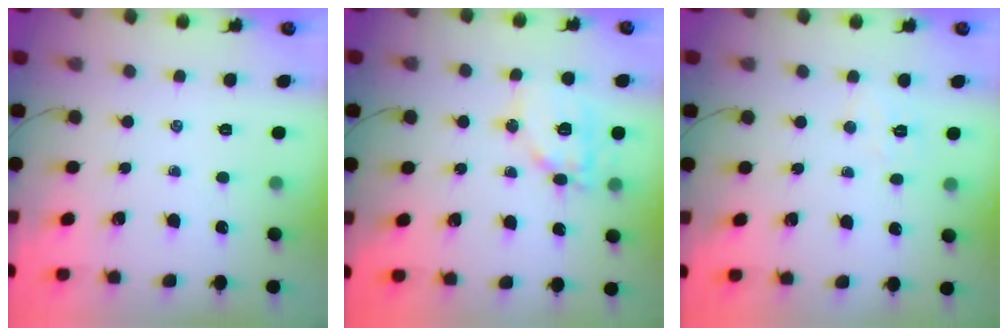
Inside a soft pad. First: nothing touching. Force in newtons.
{"total": 12.3, "press": 12.1, "slide": 1.7}
{"total": 4.7, "press": 4.6, "slide": 0.9}